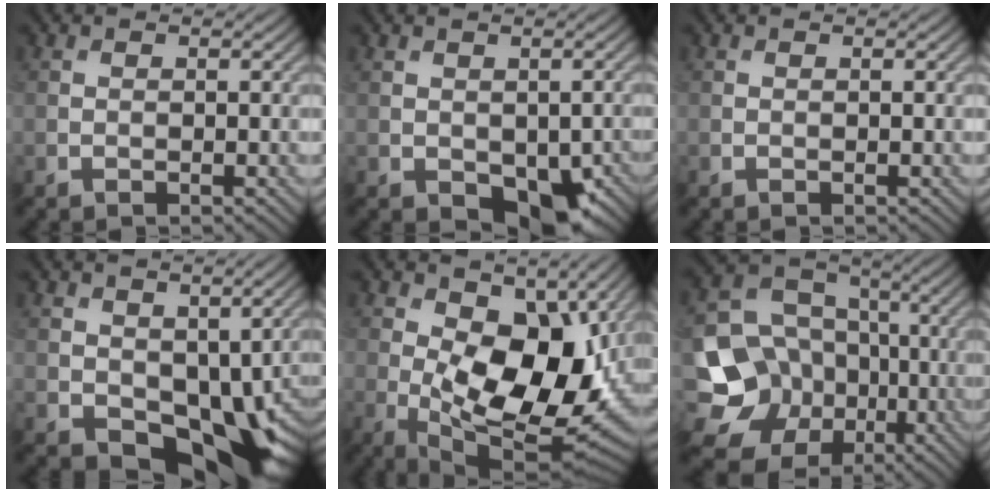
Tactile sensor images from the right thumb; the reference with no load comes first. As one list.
[{"total": 7.3, "force": [-2.4, 4.6, 5.1], "torque": [-0.080, -0.031, -0.018]}, {"total": 0.0}, {"total": 11.9, "force": [-0.6, 8.0, 8.8], "torque": [-0.138, -0.047, 0.017]}, {"total": 14.5, "force": [1.8, 7.7, 12.2], "torque": [-0.199, -0.012, 0.031]}, {"total": 17.1, "force": [-5.2, 14.7, 6.9], "torque": [-0.175, -0.028, -0.099]}]